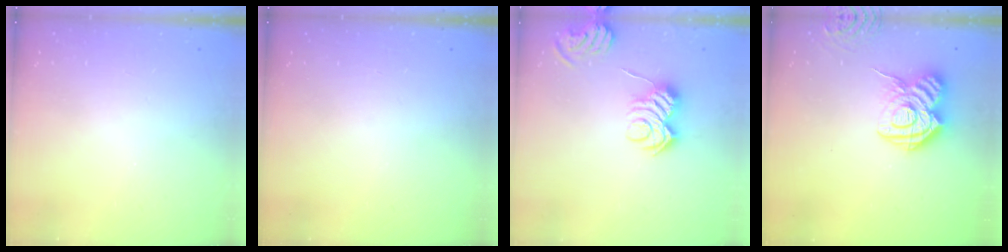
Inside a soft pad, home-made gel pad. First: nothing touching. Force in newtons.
{"total": 0.0}
{"total": 9.6, "press": 9.6, "slide": 0.5}
{"total": 14.5, "press": 14.4, "slide": 1.4}